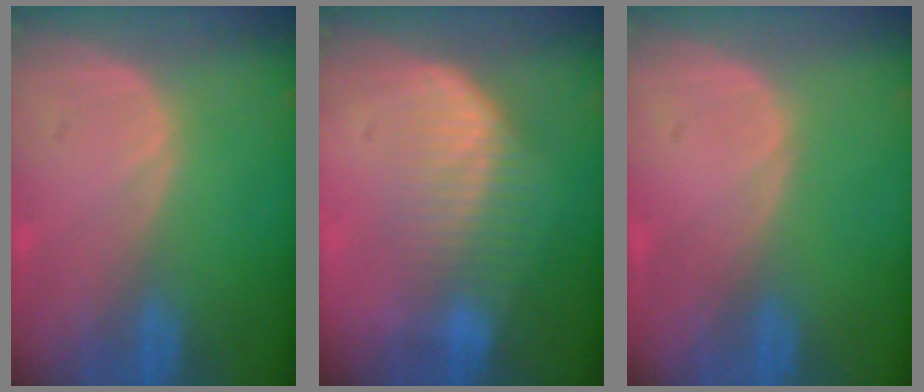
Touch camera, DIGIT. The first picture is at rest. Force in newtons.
{"total": 6.7, "press": 6.3, "slide": 2.3}
{"total": 0.0}